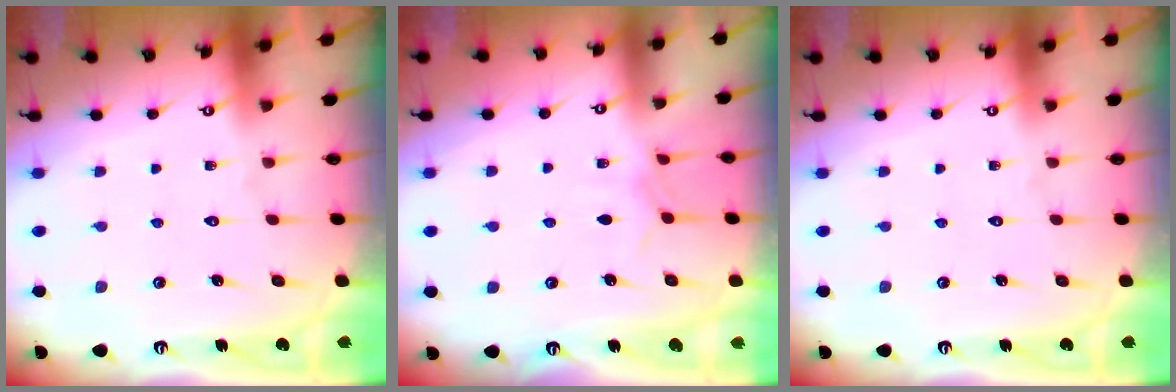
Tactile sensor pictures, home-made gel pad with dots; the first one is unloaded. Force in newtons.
{"total": 3.9, "press": 3.9, "slide": 0.5}
{"total": 0.0}